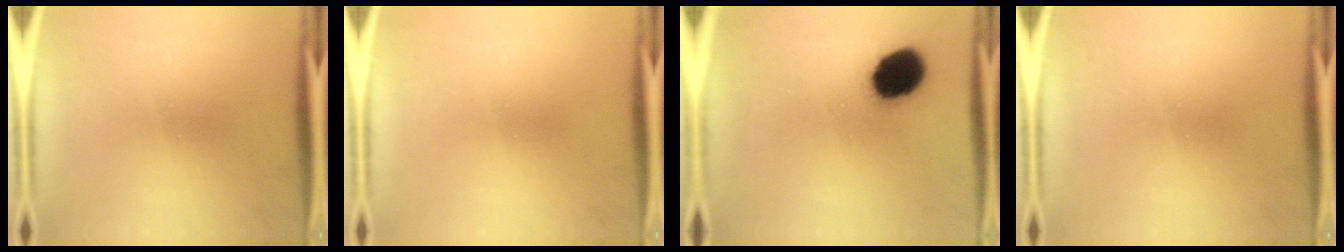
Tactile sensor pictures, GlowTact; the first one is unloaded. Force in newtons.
{"total": 0.0}
{"total": 14.2}
{"total": 0.0}